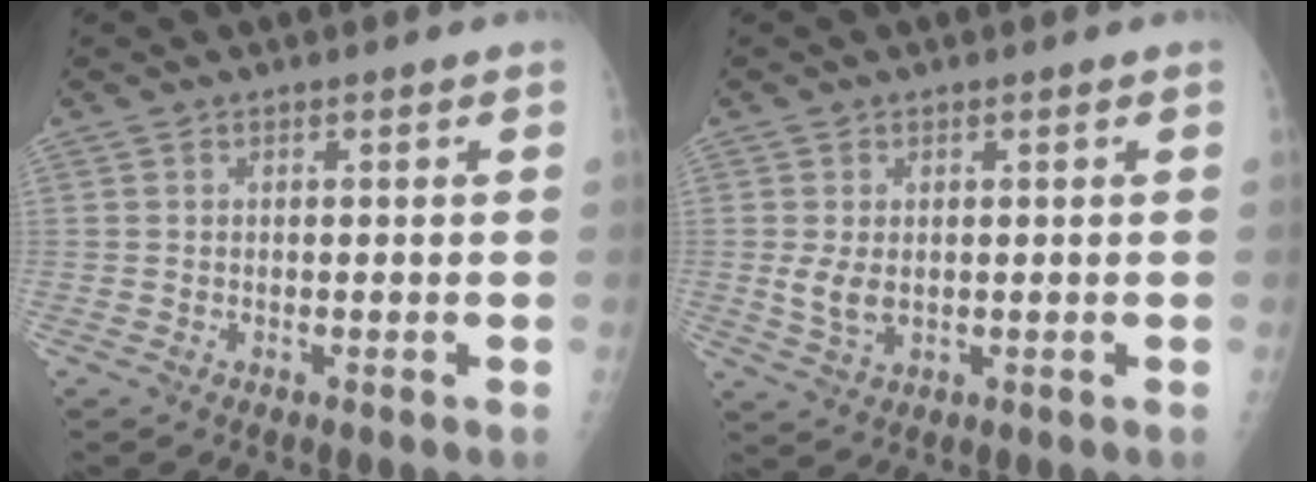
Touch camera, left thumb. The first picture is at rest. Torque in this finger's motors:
{"motor_torque": [-0.22, 0.38, 0.53, -0.09, 0.07]}